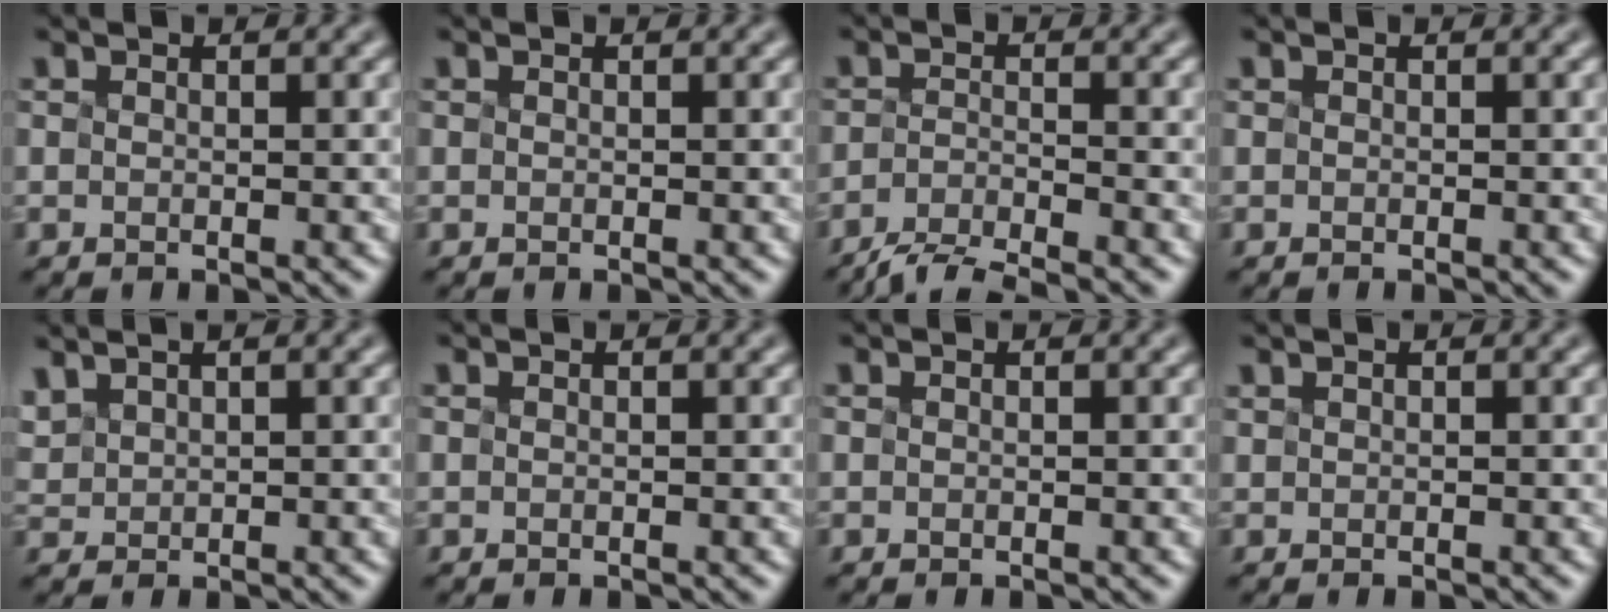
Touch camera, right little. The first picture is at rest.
{"total": 0.0}
{"total": 4.0, "force": [-3.9, 0.0, 0.9], "torque": [-0.018, -0.002, -0.065]}
{"total": 0.5, "force": [-0.3, -0.2, -0.3], "torque": [0.000, 0.001, 0.000]}
{"total": 1.6, "force": [1.6, 0.2, 0.1], "torque": [-0.026, 0.021, 0.047]}
{"total": 0.0}
{"total": 0.0}
{"total": 1.4, "force": [0.9, 0.7, 0.7], "torque": [-0.005, 0.015, 0.004]}